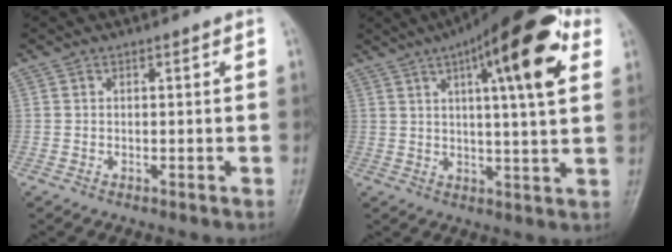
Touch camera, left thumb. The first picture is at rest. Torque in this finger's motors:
{"motor_torque": [0.76, 0.81, 1.73, -1.03, 0.23]}